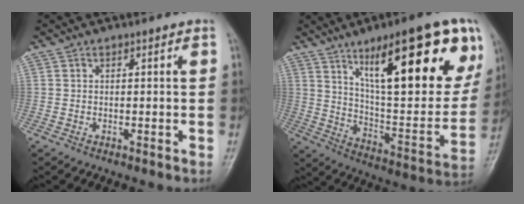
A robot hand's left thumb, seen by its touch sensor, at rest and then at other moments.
{"total": 29.5, "force": [13.9, 9.0, 24.5], "torque": [-0.320, -0.031, 0.224]}